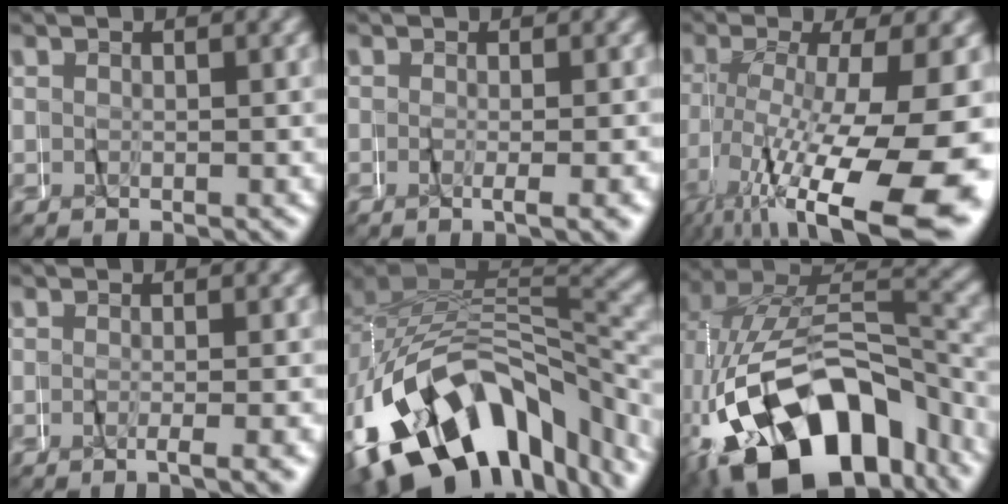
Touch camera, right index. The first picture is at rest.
{"total": 1.5, "force": [-0.9, -0.6, 1.1], "torque": [-0.019, -0.004, -0.013]}
{"total": 12.3, "force": [-5.3, 4.1, 10.3], "torque": [-0.172, -0.040, -0.050]}
{"total": 1.7, "force": [-1.4, -0.6, 0.9], "torque": [-0.020, -0.003, -0.023]}
{"total": 17.2, "force": [-7.6, 10.1, 11.7], "torque": [-0.225, -0.030, -0.102]}
{"total": 15.6, "force": [-6.9, 9.1, 10.6], "torque": [-0.192, -0.029, -0.092]}